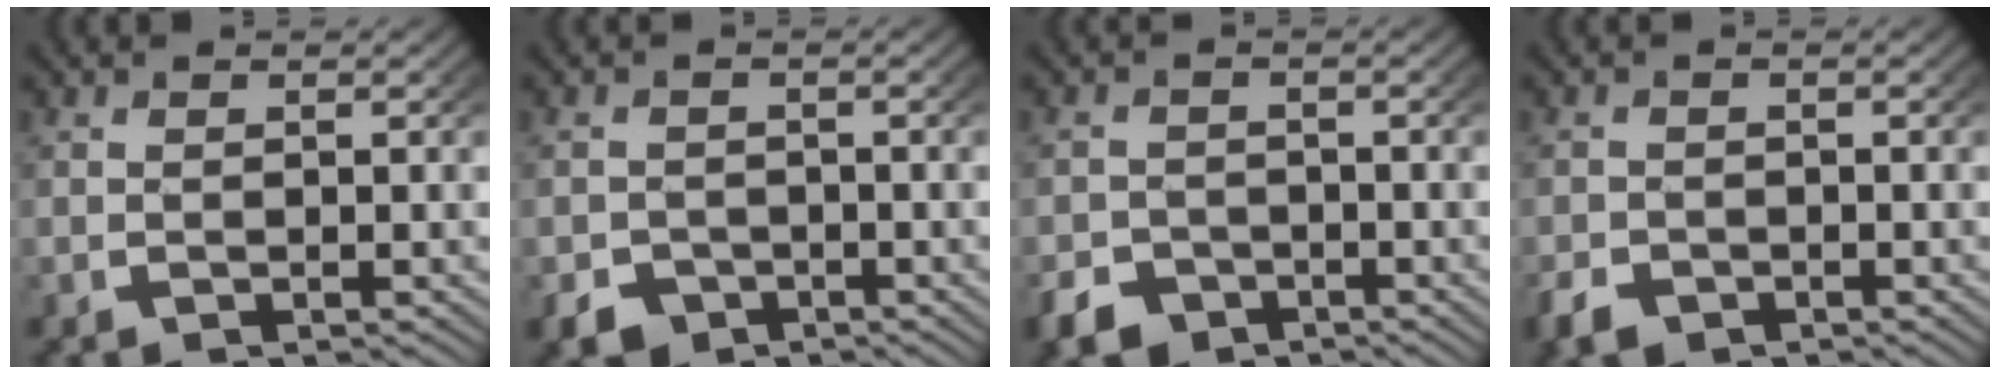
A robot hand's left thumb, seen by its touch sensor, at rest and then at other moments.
{"total": 4.1, "force": [-2.9, 2.6, 1.2], "torque": [-0.013, -0.020, -0.047]}
{"total": 4.8, "force": [-3.6, 2.9, 1.3], "torque": [-0.015, -0.019, -0.059]}
{"total": 2.6, "force": [-1.9, 1.6, 0.7], "torque": [-0.015, -0.013, -0.030]}